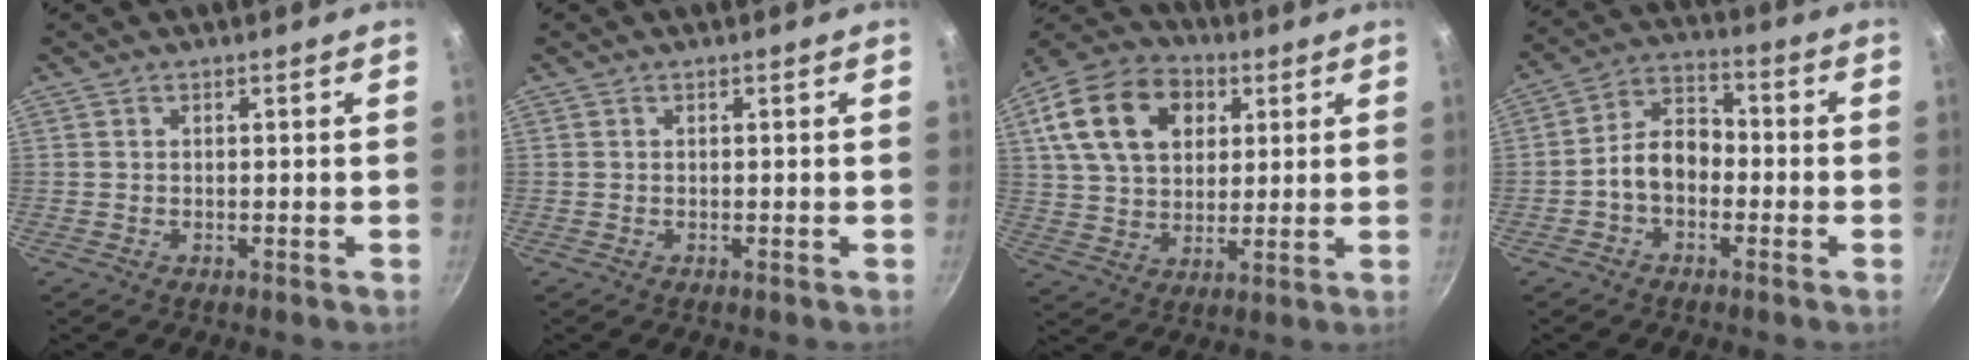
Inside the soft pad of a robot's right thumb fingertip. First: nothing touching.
{"total": 0.0}
{"total": 18.7, "force": [6.3, 13.2, 11.6], "torque": [-0.188, 0.007, 0.101]}
{"total": 8.3, "force": [-2.0, 5.8, 5.6], "torque": [-0.064, 0.038, -0.050]}